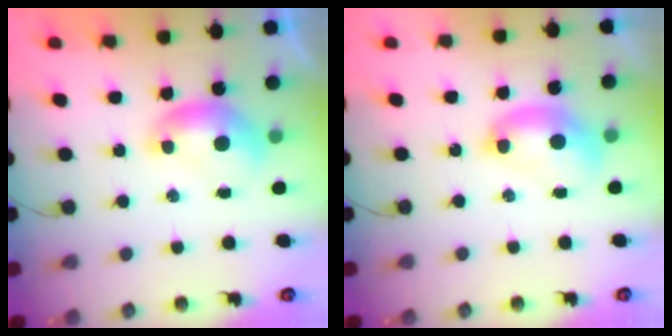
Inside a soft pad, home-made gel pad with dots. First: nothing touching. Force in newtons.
{"total": 2.5, "press": 2.5, "slide": 0.1}